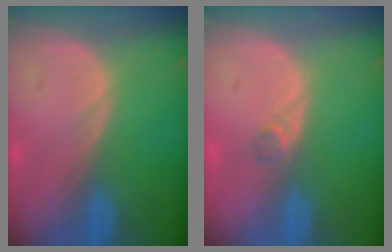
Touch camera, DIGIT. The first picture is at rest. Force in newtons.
{"total": 1.3, "press": 1.1, "slide": 0.7}